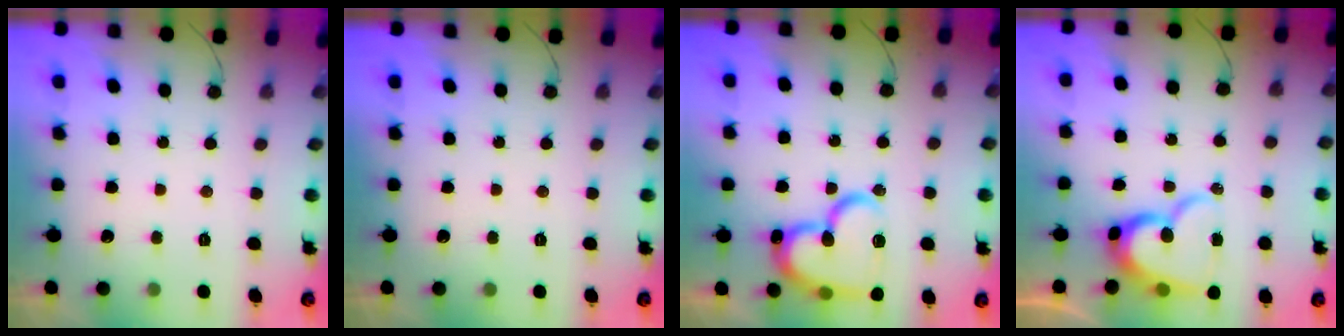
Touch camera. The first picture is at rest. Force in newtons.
{"total": 0.0}
{"total": 21.6, "press": 21.5, "slide": 2.3}
{"total": 14.3, "press": 14.2, "slide": 1.6}